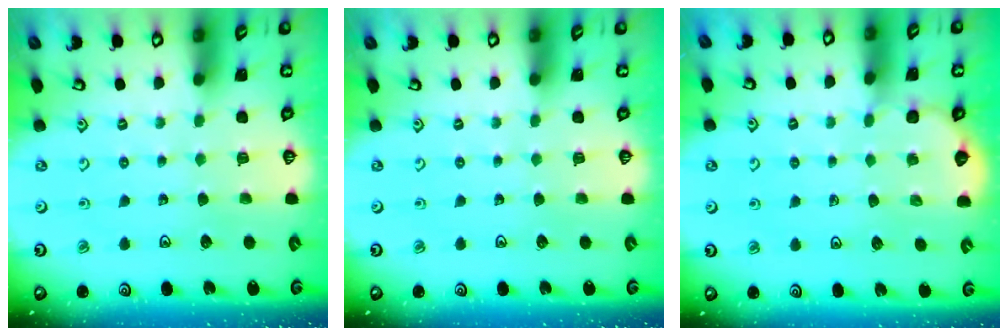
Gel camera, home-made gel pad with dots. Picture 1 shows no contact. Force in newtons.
{"total": 0.0}
{"total": 2.9, "press": 2.9, "slide": 0.3}